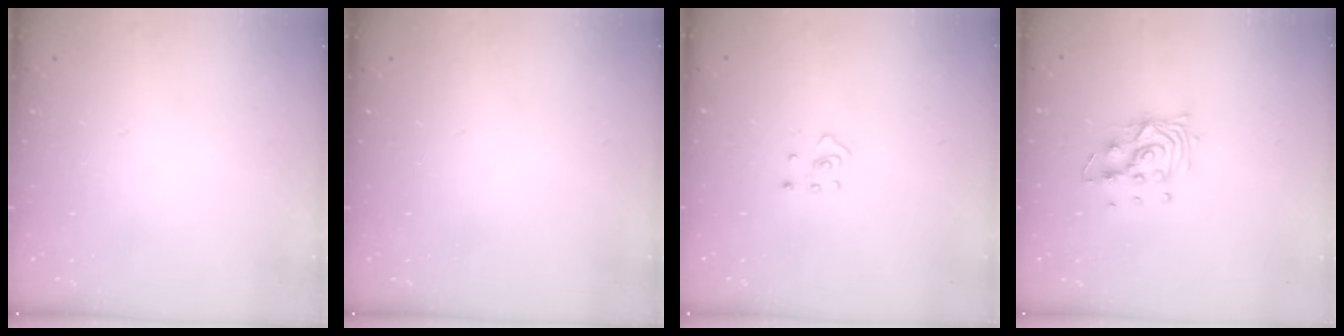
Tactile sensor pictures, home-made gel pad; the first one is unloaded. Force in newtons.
{"total": 0.0}
{"total": 2.4, "press": 2.3, "slide": 0.4}
{"total": 8.9, "press": 8.9, "slide": 0.7}